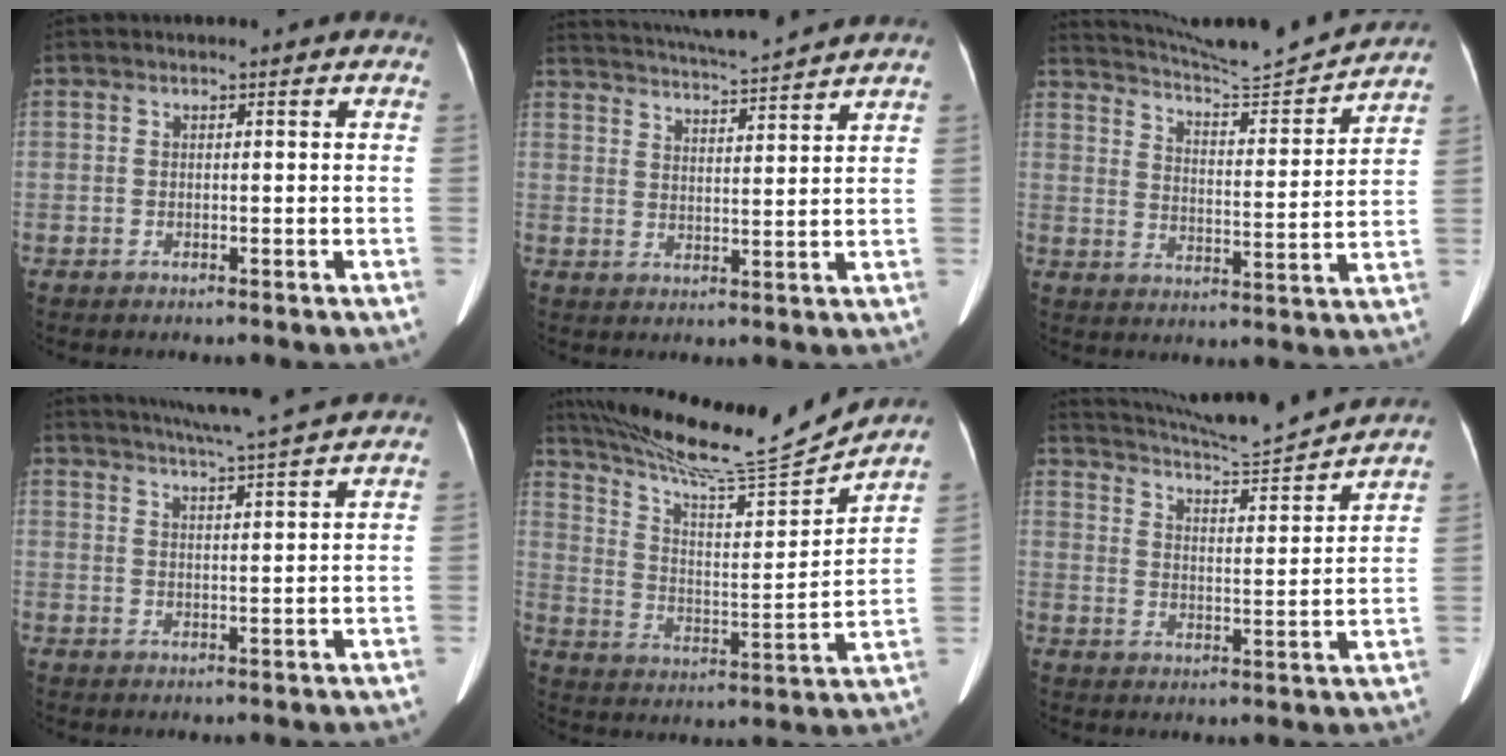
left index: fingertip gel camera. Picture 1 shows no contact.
{"total": 13.6, "force": [12.7, -0.7, 4.7], "torque": [-0.095, 0.003, 0.189]}
{"total": 14.6, "force": [14.1, -1.5, 3.4], "torque": [-0.067, -0.031, 0.212]}
{"total": 9.5, "force": [8.5, -1.4, 4.1], "torque": [-0.071, 0.009, 0.119]}
{"total": 17.2, "force": [16.0, -1.3, 6.2], "torque": [-0.116, -0.029, 0.259]}
{"total": 14.2, "force": [13.6, -1.8, 3.7], "torque": [-0.076, -0.030, 0.205]}